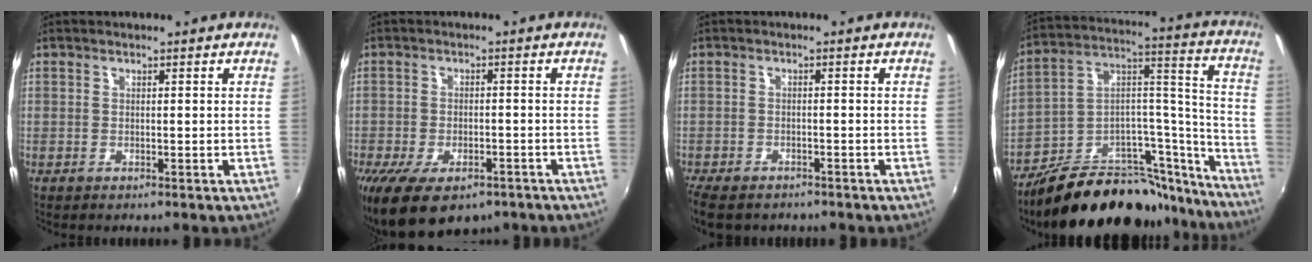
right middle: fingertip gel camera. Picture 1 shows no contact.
{"total": 11.5, "force": [-7.4, 5.4, 6.9], "torque": [-0.145, -0.035, -0.113]}
{"total": 7.6, "force": [-6.0, 3.1, 3.4], "torque": [-0.091, -0.029, -0.101]}
{"total": 28.0, "force": [-22.0, 11.4, 13.1], "torque": [-0.169, 0.071, -0.319]}